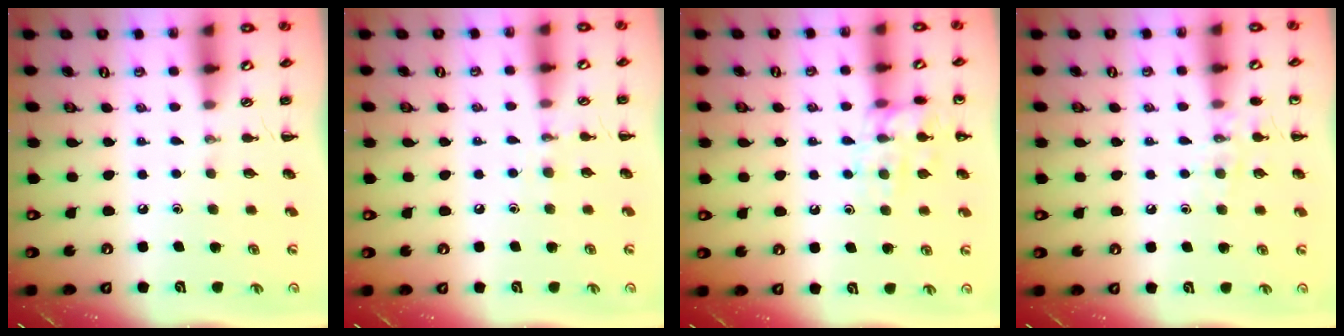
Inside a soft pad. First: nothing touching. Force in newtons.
{"total": 5.7, "press": 5.5, "slide": 1.6}
{"total": 12.8, "press": 12.8, "slide": 1.0}
{"total": 7.7, "press": 7.6, "slide": 1.5}